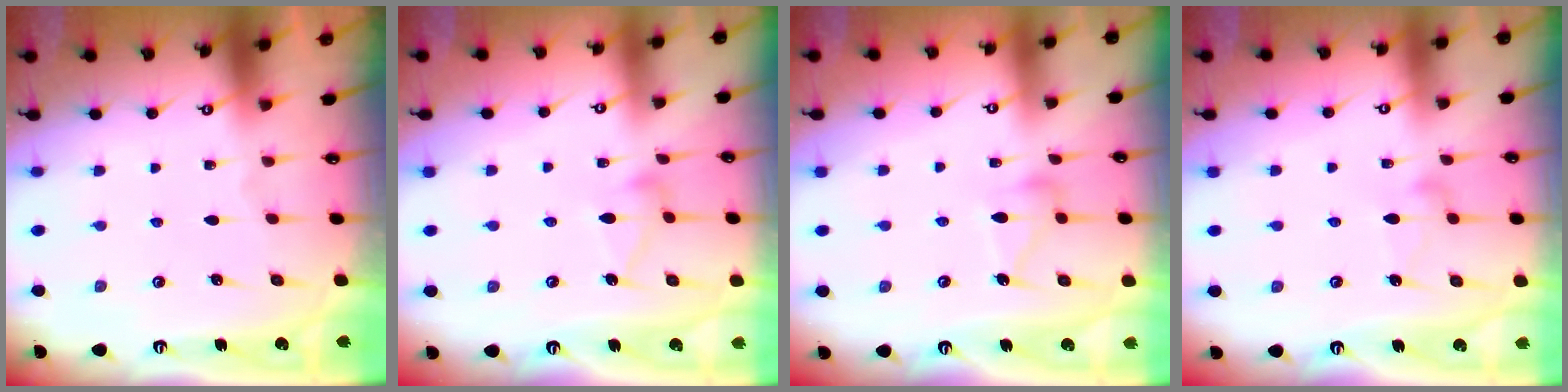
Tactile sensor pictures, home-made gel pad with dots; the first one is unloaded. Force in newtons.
{"total": 8.8, "press": 8.8, "slide": 0.2}
{"total": 9.5, "press": 9.4, "slide": 0.5}
{"total": 8.1, "press": 8.1, "slide": 0.5}